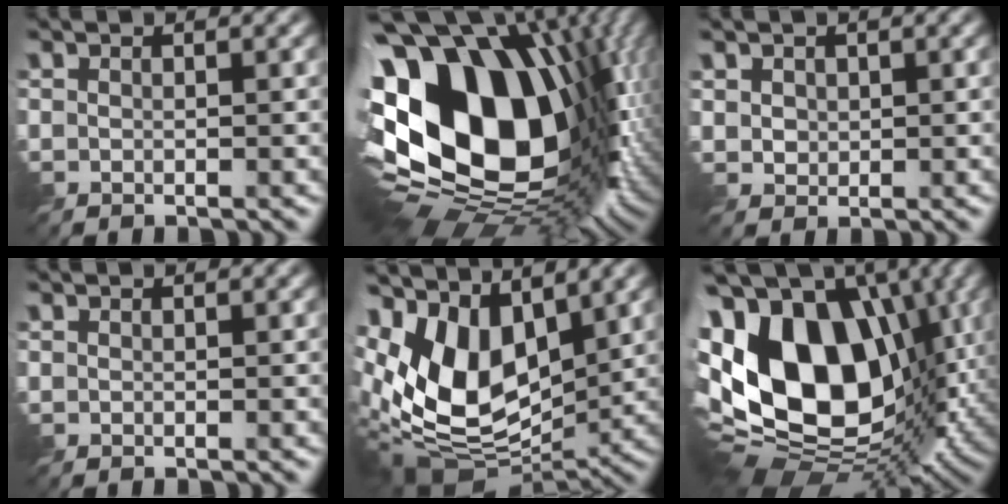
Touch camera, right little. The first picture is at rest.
{"total": 20.8, "force": [2.0, 12.9, 16.2], "torque": [-0.323, -0.023, 0.042]}
{"total": 1.6, "force": [0.5, 1.4, 0.6], "torque": [-0.022, -0.007, 0.019]}
{"total": 0.0}
{"total": 11.8, "force": [1.9, 6.9, 9.4], "torque": [-0.206, -0.004, 0.024]}
{"total": 19.0, "force": [1.2, 12.7, 14.1], "torque": [-0.277, 0.006, 0.023]}